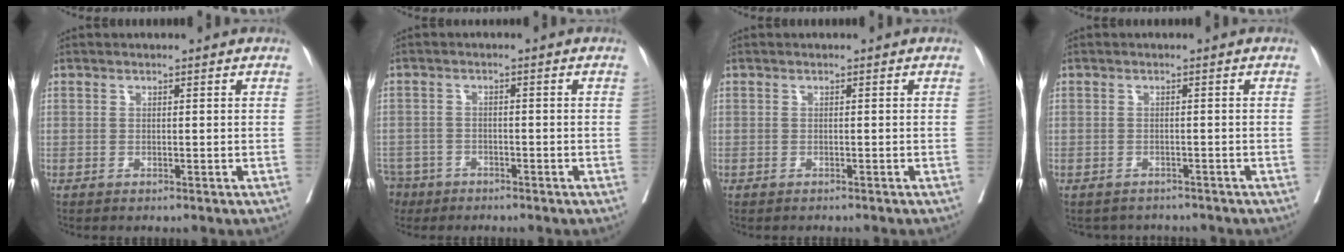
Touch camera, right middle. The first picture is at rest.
{"total": 6.0, "force": [-4.5, 3.8, 0.8], "torque": [-0.022, -0.002, -0.081]}
{"total": 1.8, "force": [-1.7, 0.1, 0.6], "torque": [-0.009, -0.001, -0.023]}
{"total": 3.9, "force": [-3.6, 1.4, 0.0], "torque": [0.003, 0.003, -0.047]}